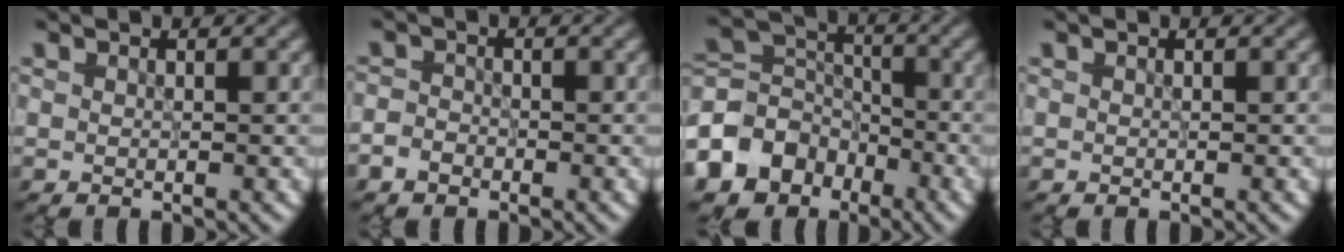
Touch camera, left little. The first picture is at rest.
{"total": 1.8, "force": [-1.1, 1.3, 0.6], "torque": [-0.010, 0.003, -0.027]}
{"total": 7.6, "force": [-3.9, 5.9, 2.8], "torque": [-0.058, 0.007, -0.096]}
{"total": 0.0}